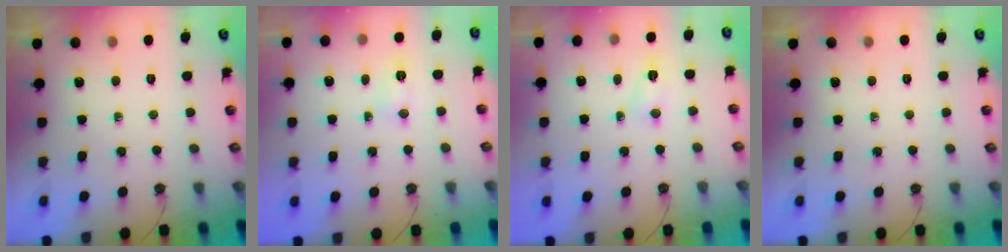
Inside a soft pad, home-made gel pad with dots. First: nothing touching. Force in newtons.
{"total": 3.3, "press": 3.0, "slide": 1.3}
{"total": 2.2, "press": 2.2, "slide": 0.5}
{"total": 0.0}